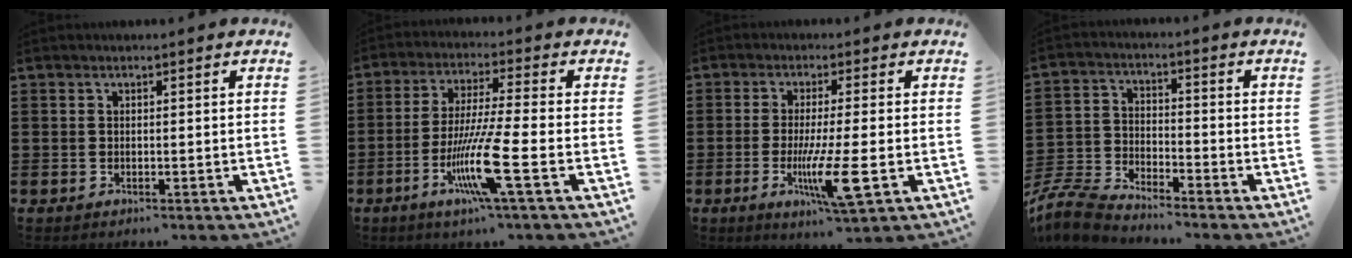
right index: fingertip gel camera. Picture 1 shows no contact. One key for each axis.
{"total": 11.5, "fx": -4.5, "fy": 0.2, "fz": 10.6, "tx": -0.215, "ty": -0.017, "tz": -0.088}
{"total": 8.1, "fx": -2.3, "fy": 0.5, "fz": 7.7, "tx": -0.153, "ty": -0.025, "tz": -0.043}
{"total": 6.4, "fx": -6.2, "fy": 0.5, "fz": 1.5, "tx": -0.055, "ty": -0.004, "tz": -0.130}